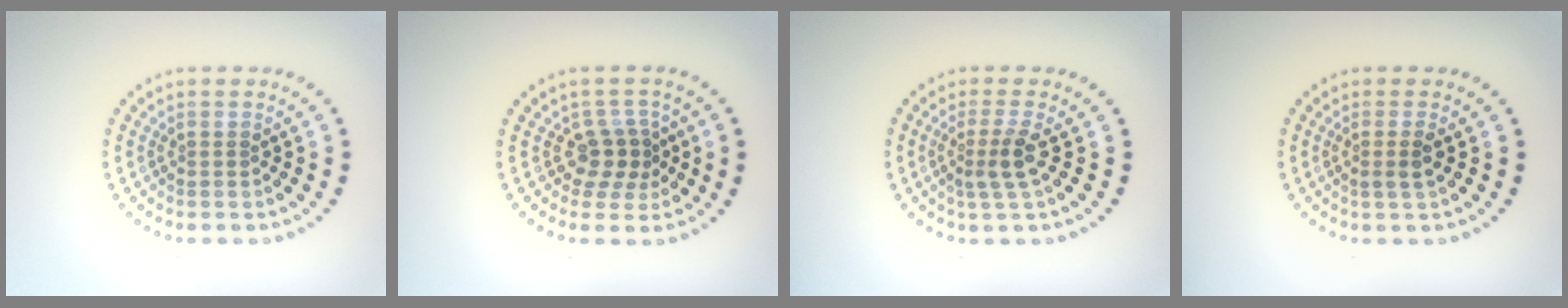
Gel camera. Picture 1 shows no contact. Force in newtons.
{"total": 2.6, "press": 2.1, "slide": 1.6}
{"total": 2.4, "press": 1.8, "slide": 1.6}
{"total": 1.5, "press": 1.2, "slide": 0.9}